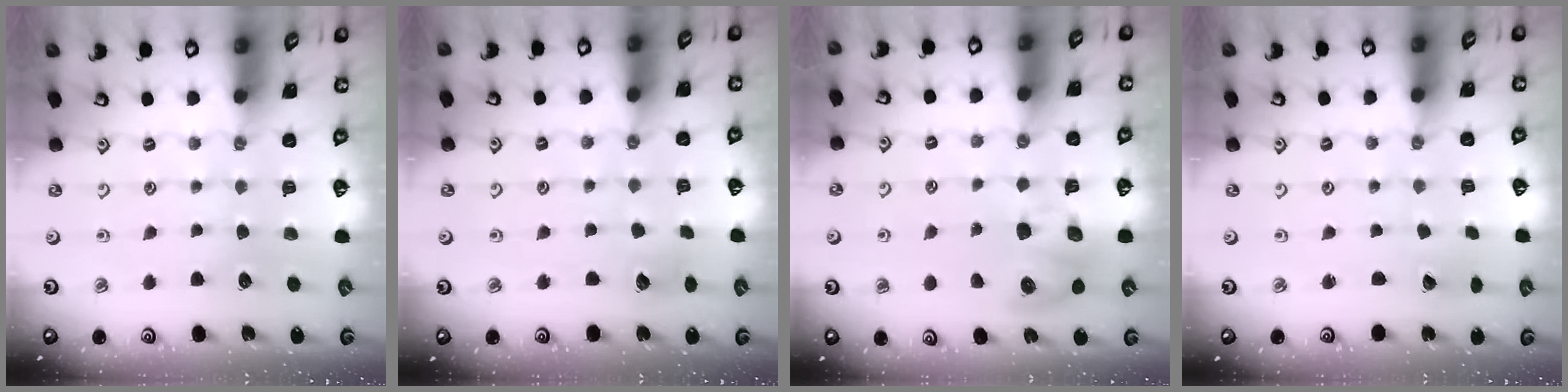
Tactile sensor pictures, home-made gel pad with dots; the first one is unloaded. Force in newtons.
{"total": 5.2, "press": 5.2, "slide": 0.3}
{"total": 9.2, "press": 9.1, "slide": 1.2}
{"total": 1.4, "press": 1.4, "slide": 0.2}